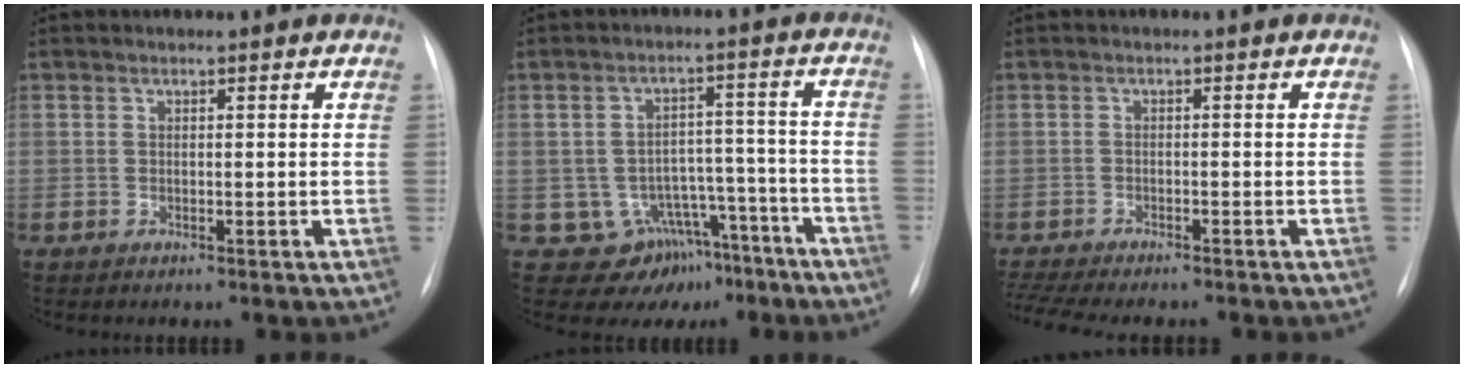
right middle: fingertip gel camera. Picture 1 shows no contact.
{"total": 11.2, "force": [-7.3, 8.1, 2.3], "torque": [-0.007, 0.059, -0.091]}
{"total": 11.2, "force": [-9.8, 2.3, 4.9], "torque": [-0.089, -0.004, -0.140]}